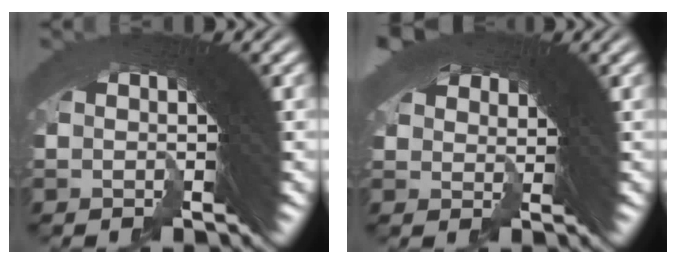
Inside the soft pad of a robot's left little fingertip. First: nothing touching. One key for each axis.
{"total": 1.6, "fx": 0.6, "fy": 1.5, "fz": 0.1, "tx": 0.011, "ty": -0.023, "tz": 0.020}